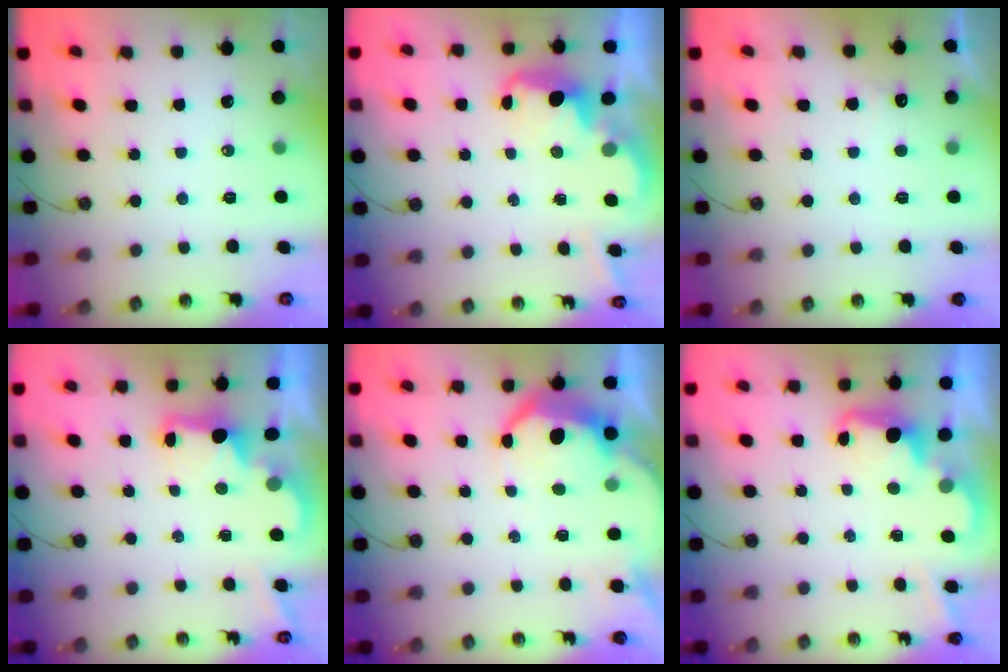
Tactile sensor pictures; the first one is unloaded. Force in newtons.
{"total": 2.9, "press": 2.8, "slide": 0.6}
{"total": 4.5, "press": 4.4, "slide": 1.2}
{"total": 2.2, "press": 2.1, "slide": 0.8}
{"total": 10.5, "press": 10.5, "slide": 0.5}
{"total": 2.4, "press": 2.3, "slide": 0.5}